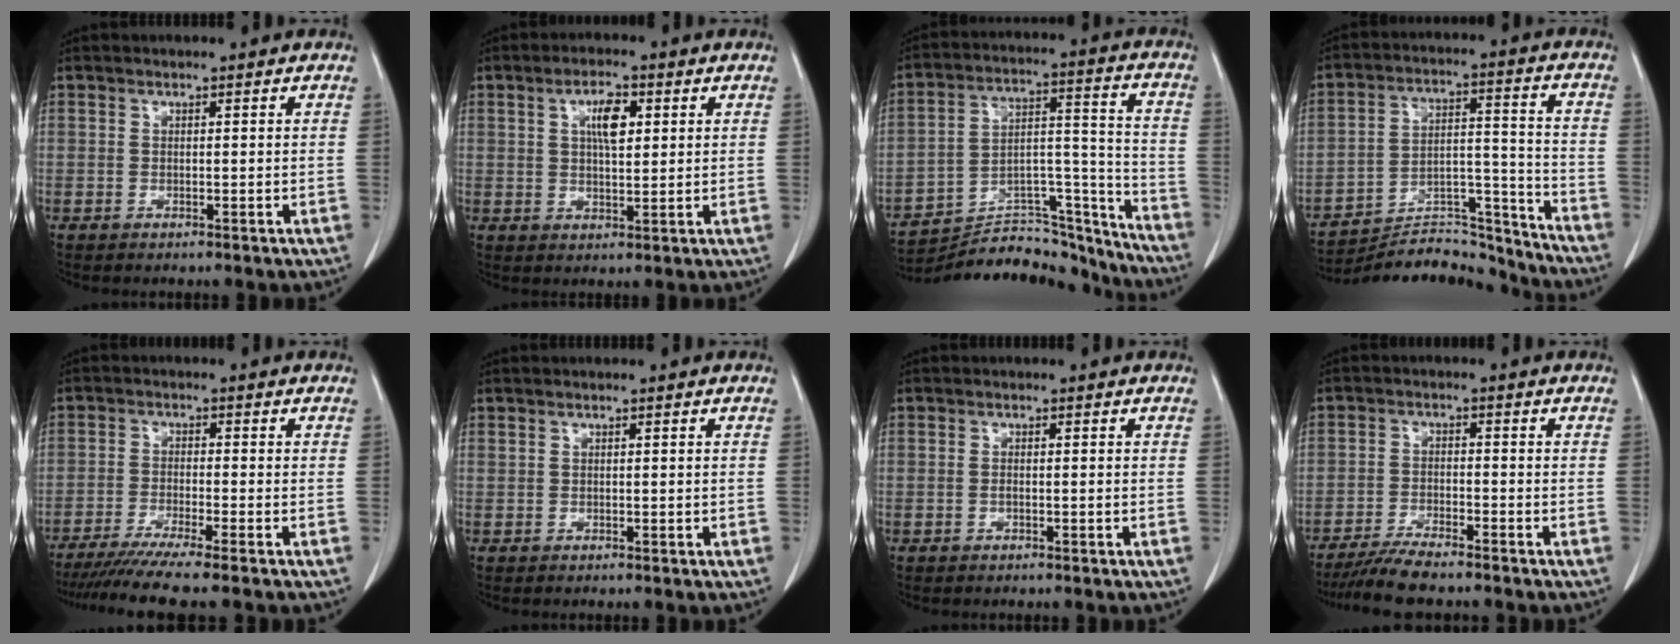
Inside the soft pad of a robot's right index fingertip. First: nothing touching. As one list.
[{"total": 5.1, "force": [1.6, 1.7, 4.5], "torque": [-0.080, 0.003, 0.028]}, {"total": 23.9, "force": [-22.6, 4.8, 5.8], "torque": [-0.093, 0.037, -0.340]}, {"total": 16.3, "force": [-16.0, 2.5, 1.6], "torque": [-0.024, 0.053, -0.246]}, {"total": 9.4, "force": [-7.9, -1.3, 4.9], "torque": [-0.063, -0.028, -0.126]}, {"total": 0.0}, {"total": 0.6, "force": [-0.2, 0.1, 0.6], "torque": [-0.010, 0.002, 0.001]}, {"total": 6.5, "force": [-5.6, 0.4, 3.2], "torque": [-0.054, -0.019, -0.101]}]